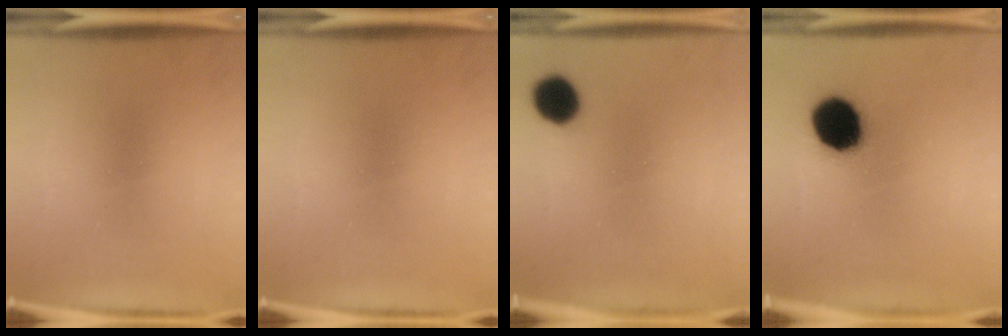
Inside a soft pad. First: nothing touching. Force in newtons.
{"total": 0.0}
{"total": 7.8}
{"total": 14.8}